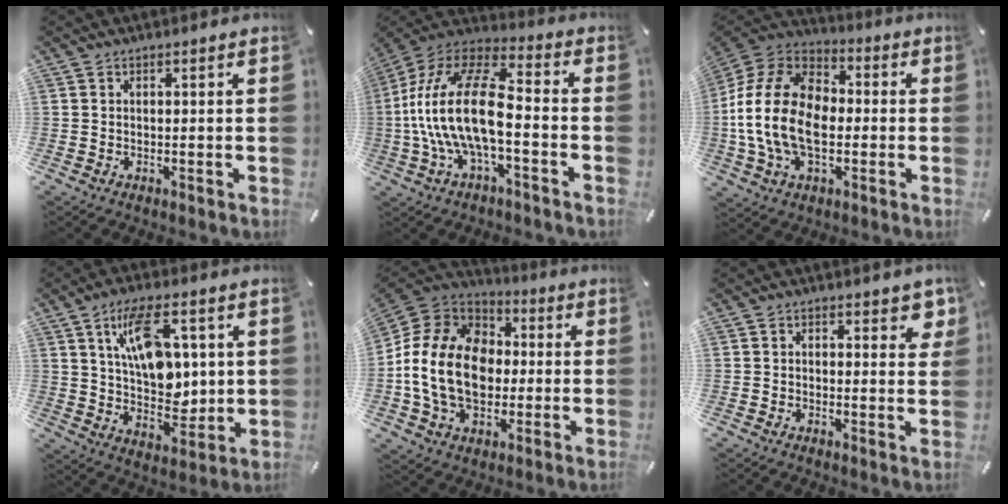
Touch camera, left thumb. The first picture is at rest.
{"total": 20.8, "force": [-3.8, 9.2, 18.3], "torque": [-0.379, 0.017, -0.067]}
{"total": 18.4, "force": [-3.4, 12.8, 12.9], "torque": [-0.284, 0.031, -0.065]}
{"total": 14.4, "force": [5.0, 8.3, 10.7], "torque": [-0.178, -0.010, 0.086]}
{"total": 18.5, "force": [-2.1, 14.1, 11.8], "torque": [-0.275, 0.018, -0.042]}
{"total": 3.8, "force": [1.4, 2.2, 2.8], "torque": [-0.019, -0.007, 0.016]}